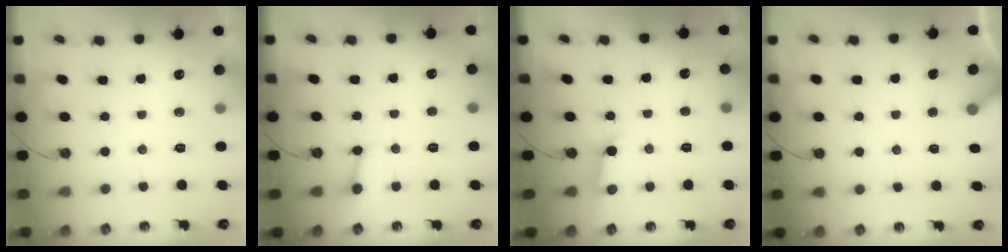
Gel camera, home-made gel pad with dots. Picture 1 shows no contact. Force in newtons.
{"total": 3.0, "press": 2.9, "slide": 0.4}
{"total": 3.0, "press": 3.0, "slide": 0.4}
{"total": 4.3, "press": 4.3, "slide": 0.2}